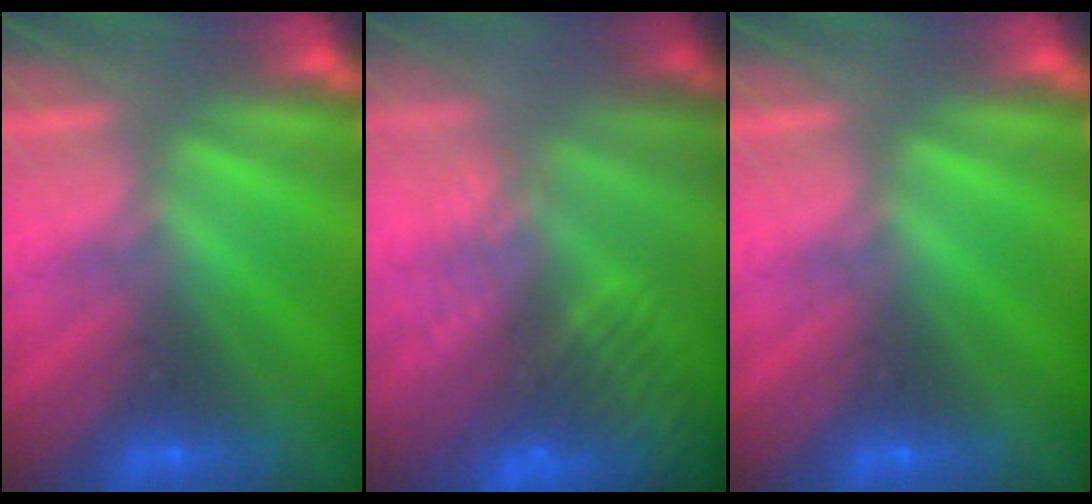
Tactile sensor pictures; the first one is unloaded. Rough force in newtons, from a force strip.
{"total": 8.3}
{"total": 0.0}